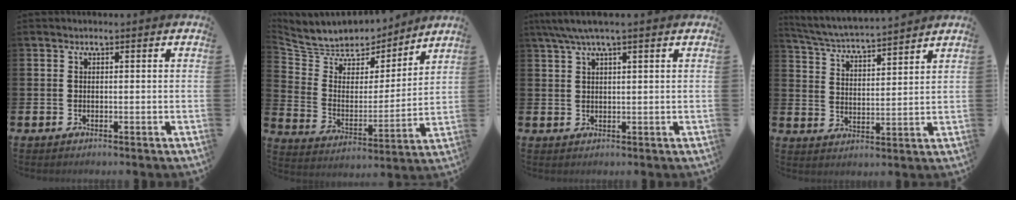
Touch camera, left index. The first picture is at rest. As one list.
[{"total": 7.9, "force": [7.3, 3.0, 0.0], "torque": [-0.058, -0.057, 0.133]}, {"total": 3.7, "force": [2.7, 0.4, 2.5], "torque": [-0.061, 0.004, 0.050]}, {"total": 4.9, "force": [4.8, -0.1, 0.8], "torque": [-0.038, -0.039, 0.081]}]